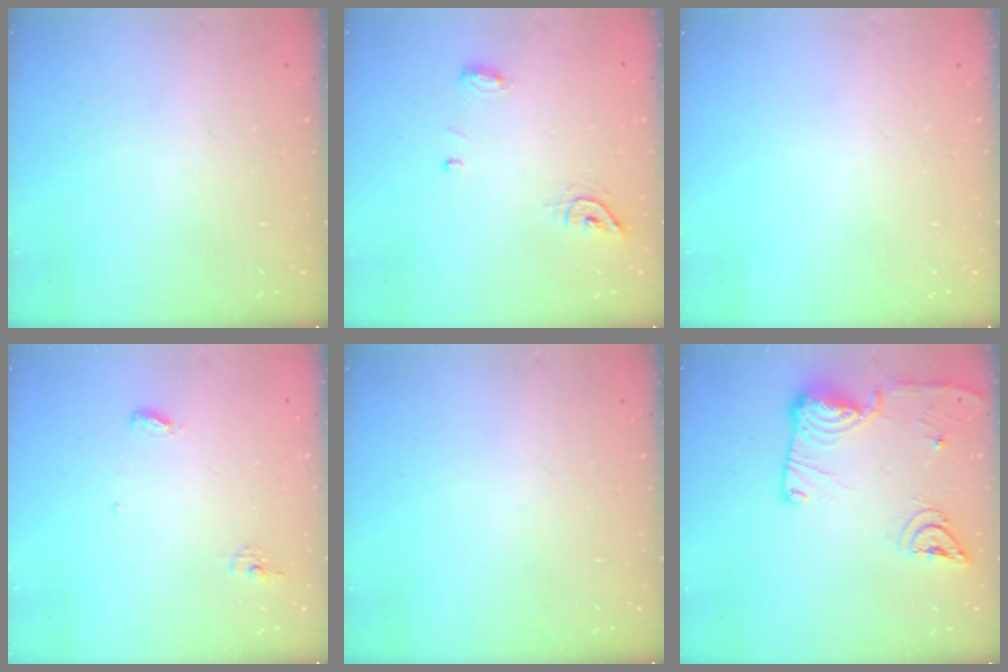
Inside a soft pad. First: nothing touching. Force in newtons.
{"total": 8.5, "press": 7.0, "slide": 4.8}
{"total": 0.0}
{"total": 4.8, "press": 4.8, "slide": 0.3}
{"total": 0.0}
{"total": 15.4, "press": 15.3, "slide": 1.9}